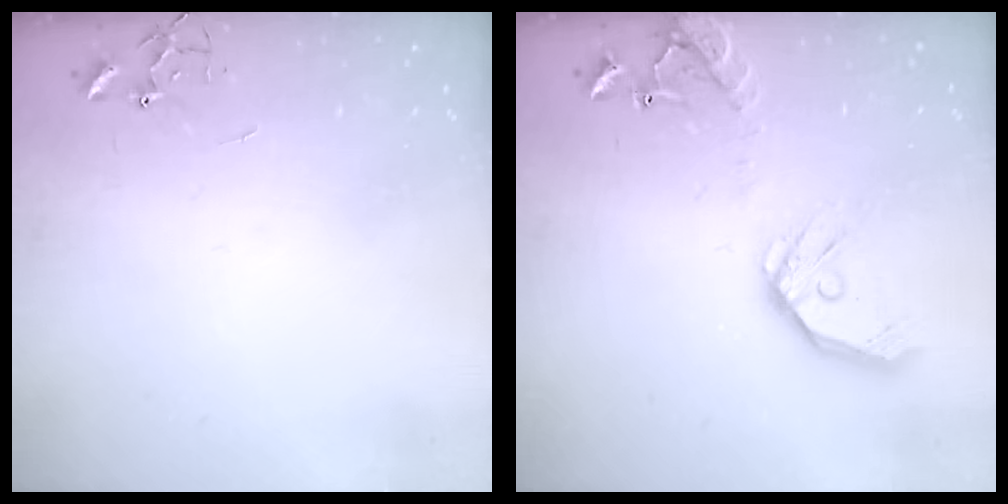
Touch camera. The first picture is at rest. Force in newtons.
{"total": 16.6, "press": 16.4, "slide": 2.7}